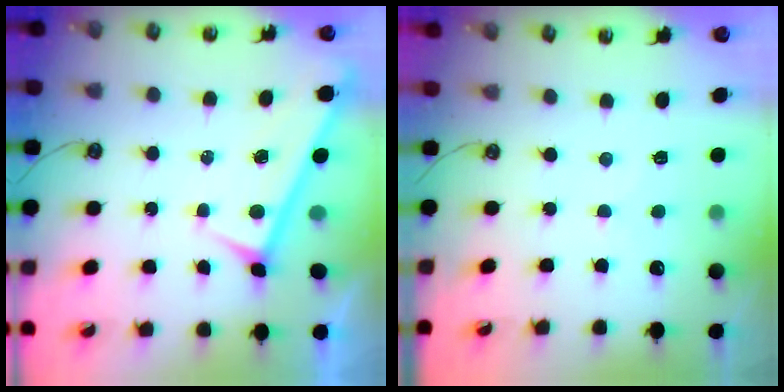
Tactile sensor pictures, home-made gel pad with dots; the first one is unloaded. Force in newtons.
{"total": 0.5, "press": 0.3, "slide": 0.4}